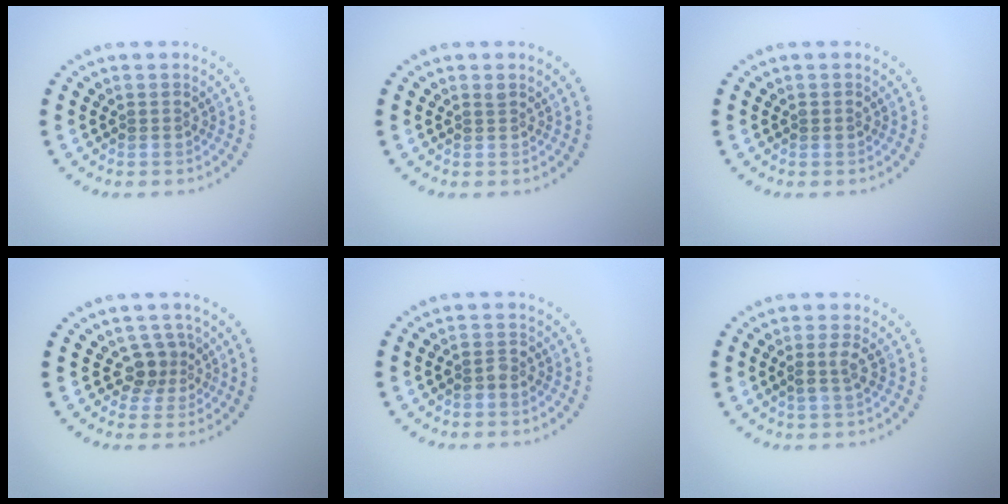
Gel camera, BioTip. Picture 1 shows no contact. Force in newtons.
{"total": 0.5, "press": 0.4, "slide": 0.4}
{"total": 0.5, "press": 0.5, "slide": 0.1}
{"total": 2.4, "press": 1.8, "slide": 1.5}
{"total": 1.2, "press": 1.1, "slide": 0.5}
{"total": 1.5, "press": 1.3, "slide": 0.7}